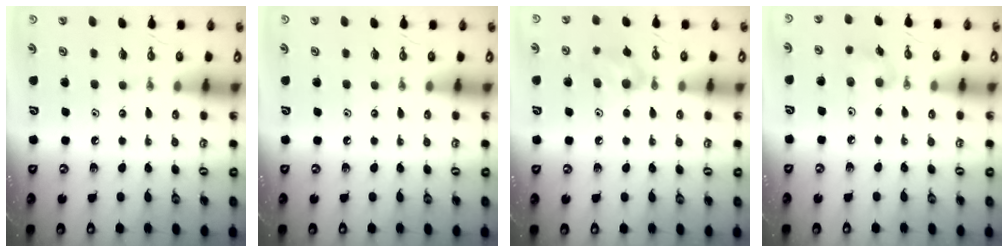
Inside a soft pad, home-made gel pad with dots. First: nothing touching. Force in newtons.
{"total": 0.0}
{"total": 7.7, "press": 7.6, "slide": 1.3}
{"total": 5.8, "press": 5.7, "slide": 1.1}